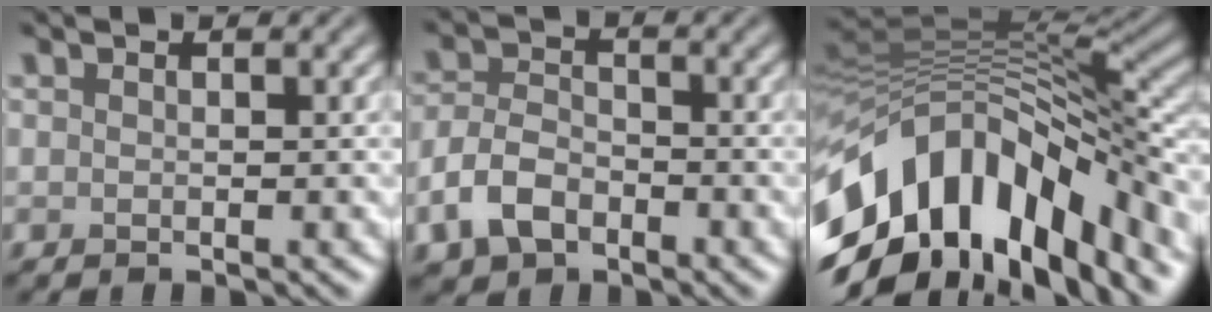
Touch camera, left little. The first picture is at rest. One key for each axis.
{"total": 4.4, "fx": -2.3, "fy": 2.8, "fz": 2.5, "tx": -0.052, "ty": 0.000, "tz": -0.052}
{"total": 15.3, "fx": -7.3, "fy": 8.5, "fz": 10.5, "tx": -0.199, "ty": 0.014, "tz": -0.130}